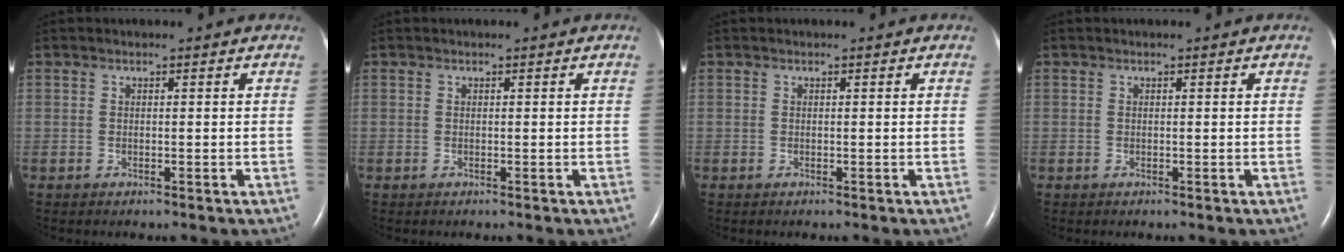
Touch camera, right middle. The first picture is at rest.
{"total": 0.0}
{"total": 0.0}
{"total": 0.0}